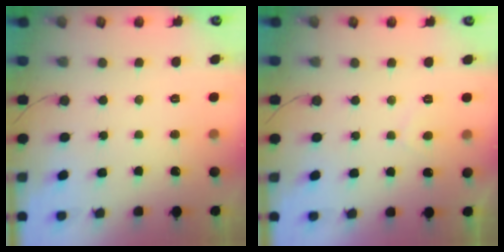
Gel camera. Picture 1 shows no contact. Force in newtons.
{"total": 0.9, "press": 0.6, "slide": 0.7}